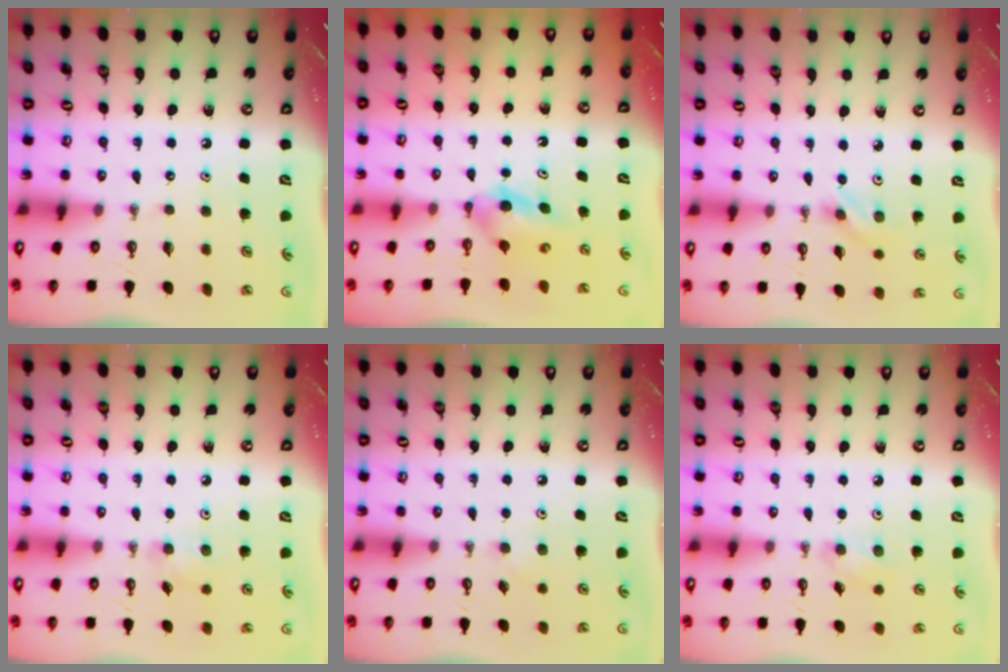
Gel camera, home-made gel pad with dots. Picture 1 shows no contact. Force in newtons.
{"total": 4.4, "press": 4.3, "slide": 0.9}
{"total": 2.9, "press": 2.6, "slide": 1.4}
{"total": 5.5, "press": 5.4, "slide": 1.5}
{"total": 4.8, "press": 4.6, "slide": 1.3}
{"total": 6.6, "press": 5.5, "slide": 3.7}